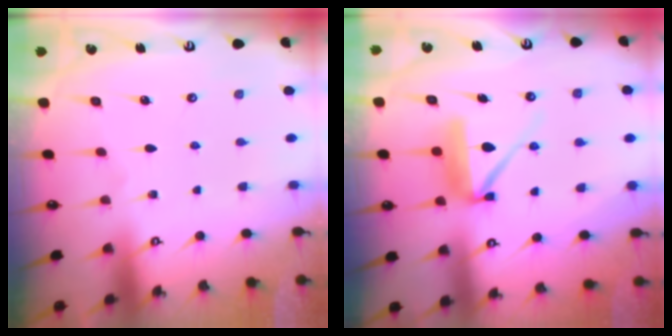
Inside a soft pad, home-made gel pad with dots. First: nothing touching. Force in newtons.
{"total": 8.9, "press": 8.8, "slide": 0.5}